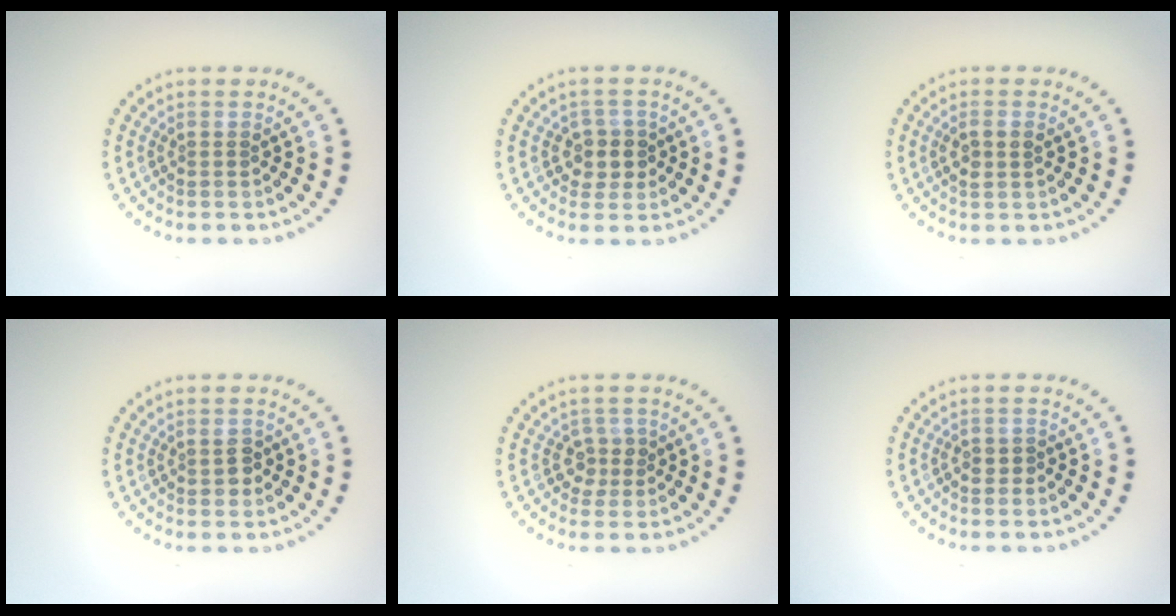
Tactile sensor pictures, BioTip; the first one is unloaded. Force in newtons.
{"total": 2.3, "press": 2.0, "slide": 1.0}
{"total": 1.6, "press": 1.5, "slide": 0.4}
{"total": 1.4, "press": 1.4, "slide": 0.2}
{"total": 1.3, "press": 1.1, "slide": 0.7}
{"total": 0.9, "press": 0.7, "slide": 0.5}